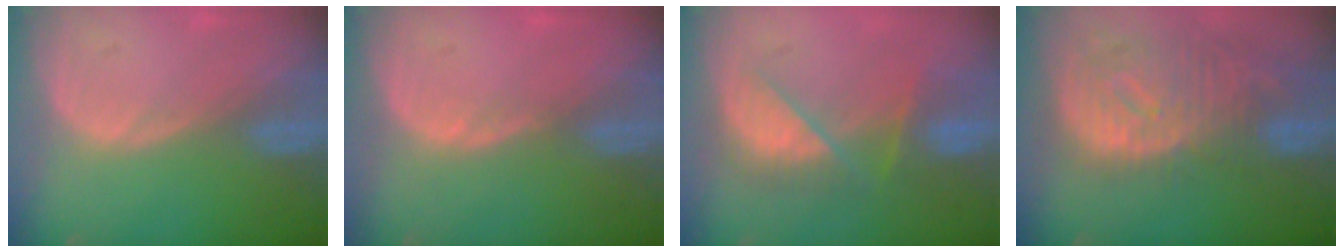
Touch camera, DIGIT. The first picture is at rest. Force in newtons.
{"total": 0.7, "press": 0.7, "slide": 0.2}
{"total": 7.3, "press": 7.1, "slide": 1.6}
{"total": 12.2, "press": 10.5, "slide": 6.2}